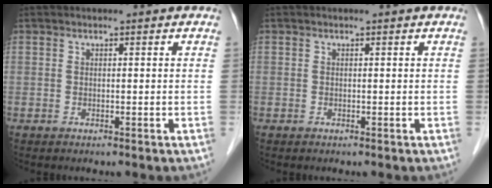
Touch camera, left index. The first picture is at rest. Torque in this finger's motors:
{"motor_torque": [-1.34, 0.34, -0.55, -0.21]}